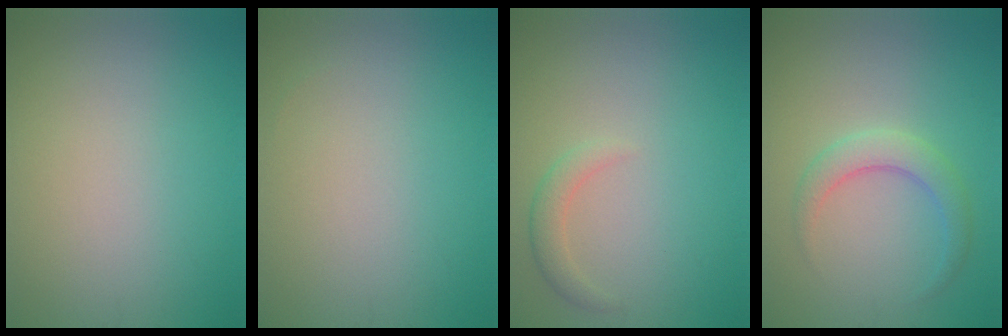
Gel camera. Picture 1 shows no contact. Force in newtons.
{"total": 0.0}
{"total": 1.6, "press": 1.6, "slide": 0.1}
{"total": 2.7, "press": 2.7, "slide": 0.2}